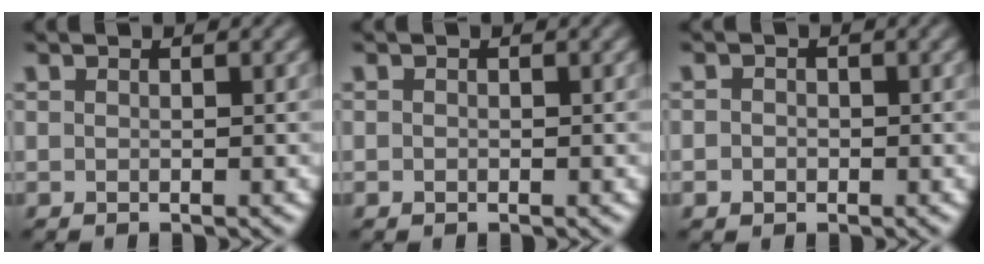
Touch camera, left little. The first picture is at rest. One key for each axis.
{"total": 0.0}
{"total": 1.2, "fx": -0.3, "fy": 1.0, "fz": 0.4, "tx": 0.003, "ty": -0.002, "tz": -0.010}